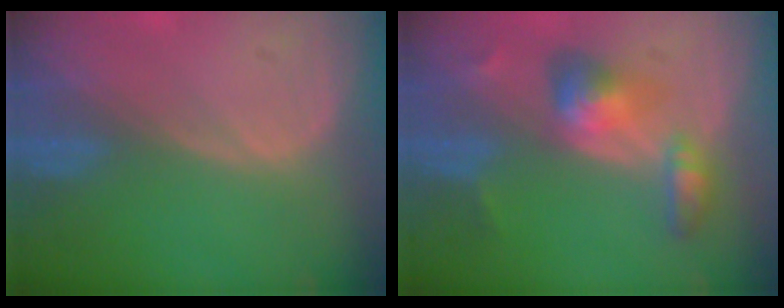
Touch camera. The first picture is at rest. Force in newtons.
{"total": 6.4, "press": 5.9, "slide": 2.5}